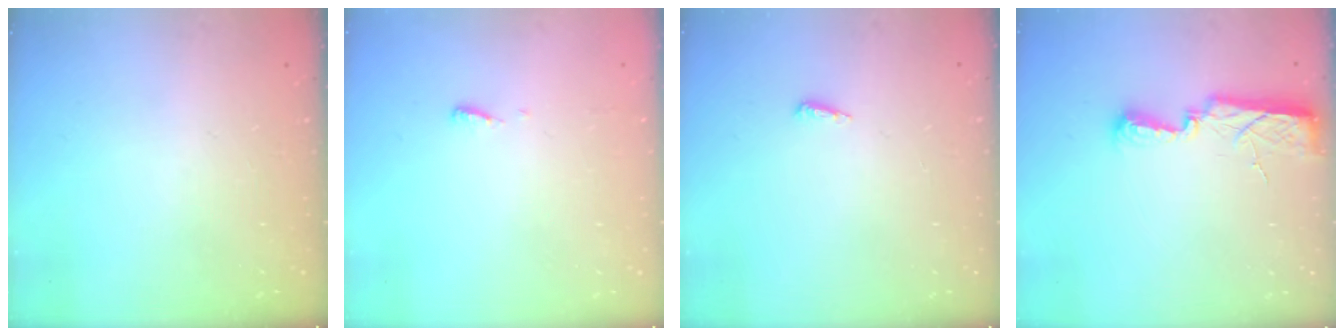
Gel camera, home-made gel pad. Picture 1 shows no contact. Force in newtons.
{"total": 3.7, "press": 3.7, "slide": 0.4}
{"total": 4.1, "press": 4.0, "slide": 0.8}
{"total": 7.8, "press": 7.7, "slide": 1.2}